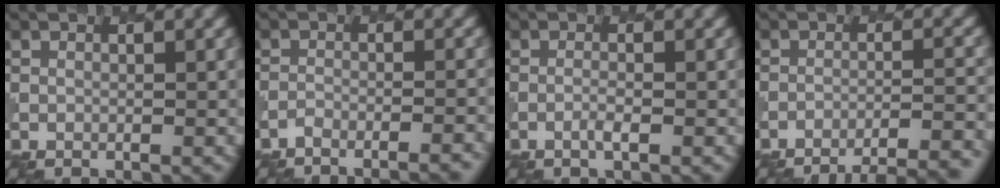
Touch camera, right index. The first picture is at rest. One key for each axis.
{"total": 4.4, "fx": -4.2, "fy": 0.6, "fz": 1.2, "tx": -0.017, "ty": 0.000, "tz": -0.063}
{"total": 0.8, "fx": -0.3, "fy": 0.2, "fz": 0.7, "tx": -0.011, "ty": 0.002, "tz": -0.009}
{"total": 9.1, "fx": -8.1, "fy": 2.2, "fz": 3.6, "tx": -0.036, "ty": 0.005, "tz": -0.092}